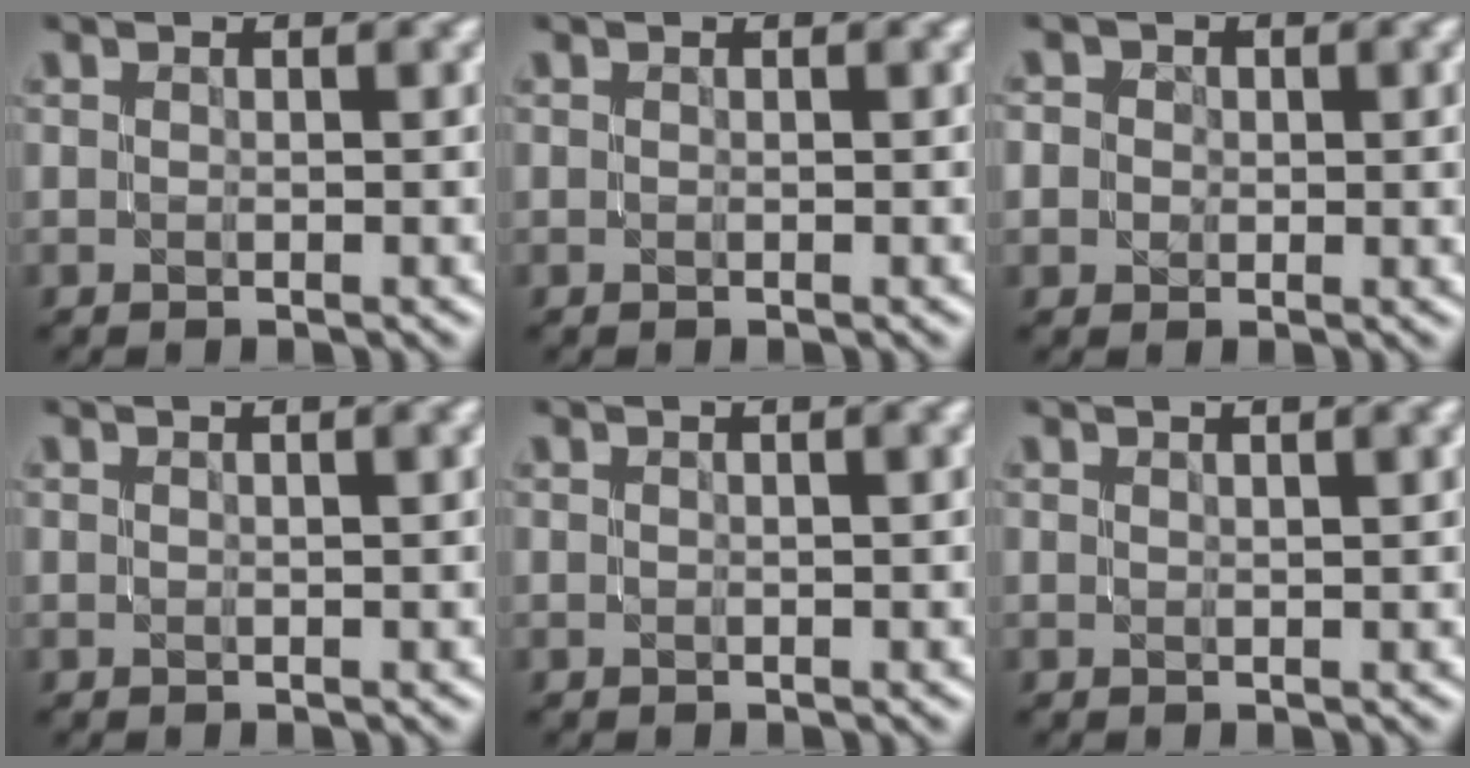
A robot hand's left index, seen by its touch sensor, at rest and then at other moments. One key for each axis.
{"total": 0.0}
{"total": 3.9, "fx": 0.7, "fy": 3.2, "fz": 2.1, "tx": -0.033, "ty": 0.008, "tz": 0.002}
{"total": 5.3, "fx": 2.7, "fy": 2.3, "fz": 3.8, "tx": -0.017, "ty": 0.030, "tz": 0.002}
{"total": 4.6, "fx": 2.2, "fy": 2.1, "fz": 3.5, "tx": -0.016, "ty": 0.021, "tz": -0.001}
{"total": 5.9, "fx": 3.5, "fy": 2.4, "fz": 4.1, "tx": -0.022, "ty": 0.035, "tz": 0.011}